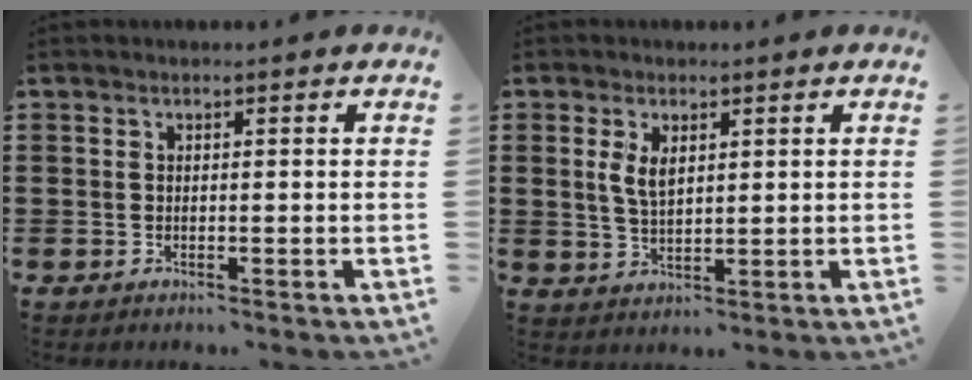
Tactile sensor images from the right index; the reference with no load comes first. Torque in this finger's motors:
{"motor_torque": [0.42, 0.41, 0.18, 0.11]}